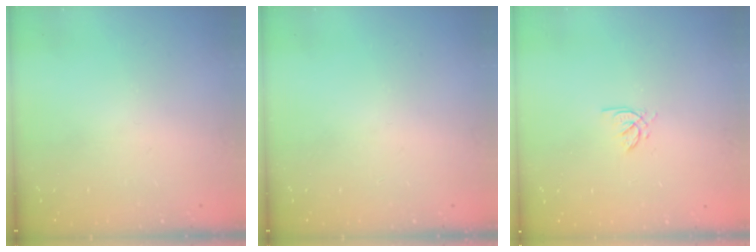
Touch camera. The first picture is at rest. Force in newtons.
{"total": 0.0}
{"total": 1.5, "press": 1.5, "slide": 0.2}